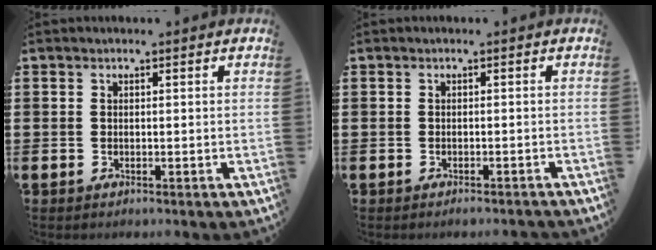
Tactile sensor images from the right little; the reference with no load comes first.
{"total": 0.6, "force": [-0.6, 0.0, 0.2], "torque": [0.004, -0.006, -0.013]}